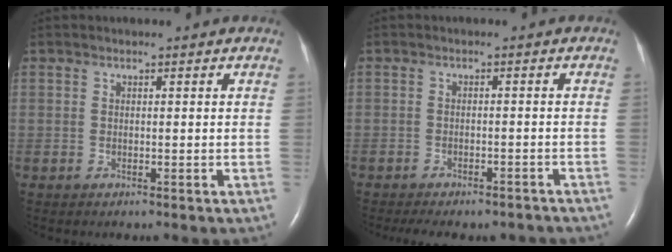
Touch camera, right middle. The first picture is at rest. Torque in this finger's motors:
{"motor_torque": [0.94, -0.95, 0.12, 0.03]}